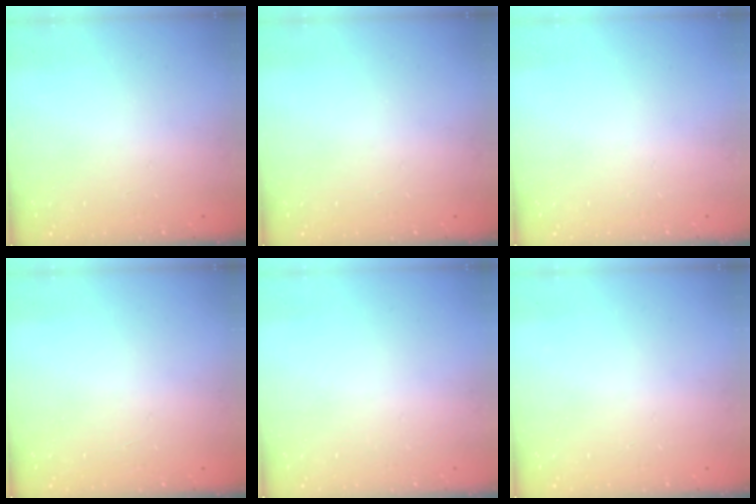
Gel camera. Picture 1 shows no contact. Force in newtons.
{"total": 0.0}
{"total": 0.0}
{"total": 0.9, "press": 0.0, "slide": 0.9}
{"total": 0.0}
{"total": 13.4, "press": 3.0, "slide": 13.1}